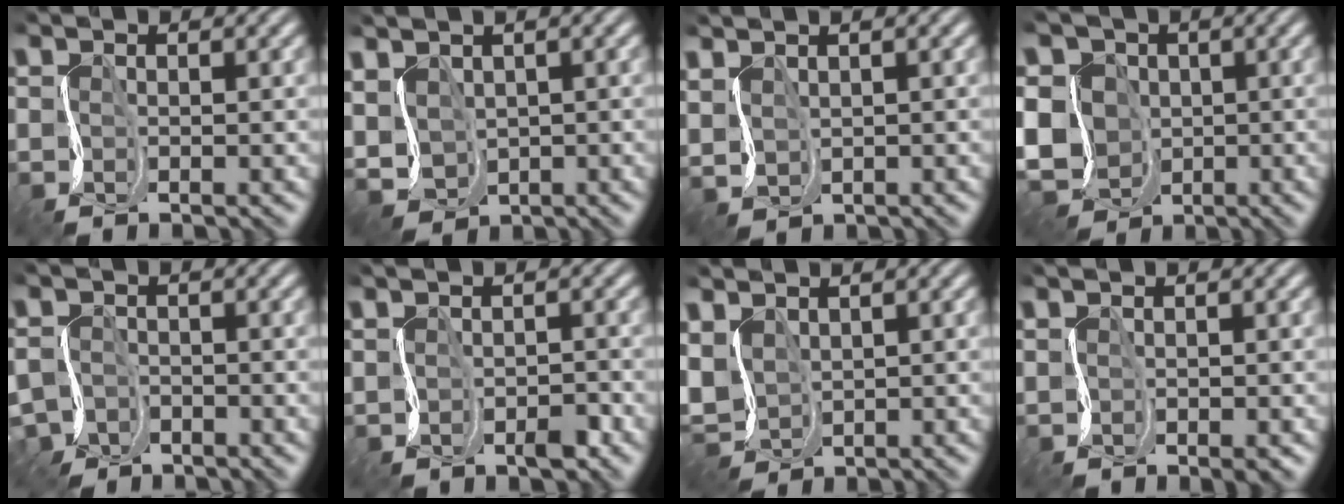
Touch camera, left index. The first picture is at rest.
{"total": 4.2, "force": [0.4, 3.1, 2.8], "torque": [-0.080, -0.004, 0.014]}
{"total": 2.3, "force": [1.4, 1.1, 1.4], "torque": [-0.042, 0.008, 0.035]}
{"total": 11.2, "force": [-2.4, 9.1, 6.1], "torque": [-0.102, 0.001, -0.083]}
{"total": 4.1, "force": [-2.8, 2.5, 1.7], "torque": [-0.031, -0.008, -0.055]}
{"total": 2.1, "force": [-0.9, 1.2, 1.5], "torque": [-0.024, -0.005, -0.014]}
{"total": 3.8, "force": [0.7, 2.6, 2.8], "torque": [-0.080, 0.004, 0.009]}
{"total": 1.6, "force": [-0.4, 0.8, 1.4], "torque": [-0.023, -0.006, 0.000]}